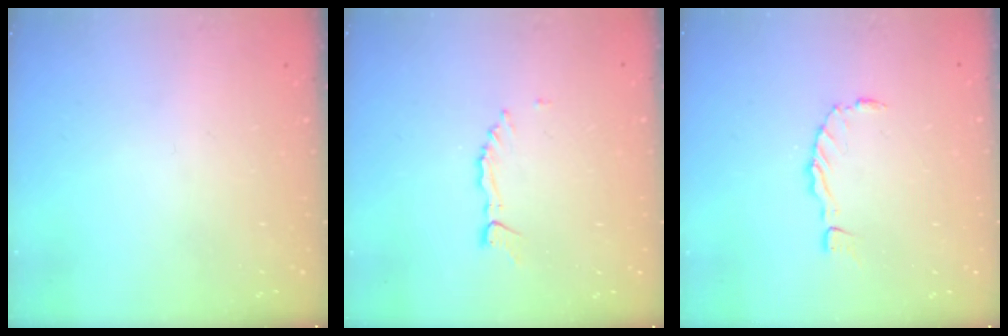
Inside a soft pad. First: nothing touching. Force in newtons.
{"total": 1.7, "press": 1.7, "slide": 0.2}
{"total": 0.0}